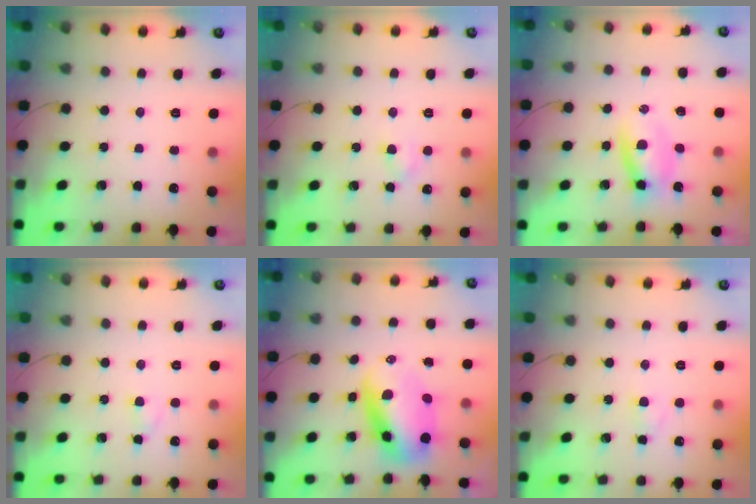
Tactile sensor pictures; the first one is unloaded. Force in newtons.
{"total": 3.0, "press": 2.8, "slide": 1.0}
{"total": 3.8, "press": 3.7, "slide": 1.0}
{"total": 1.9, "press": 1.7, "slide": 0.9}
{"total": 9.6, "press": 9.1, "slide": 2.9}
{"total": 2.5, "press": 2.3, "slide": 1.1}